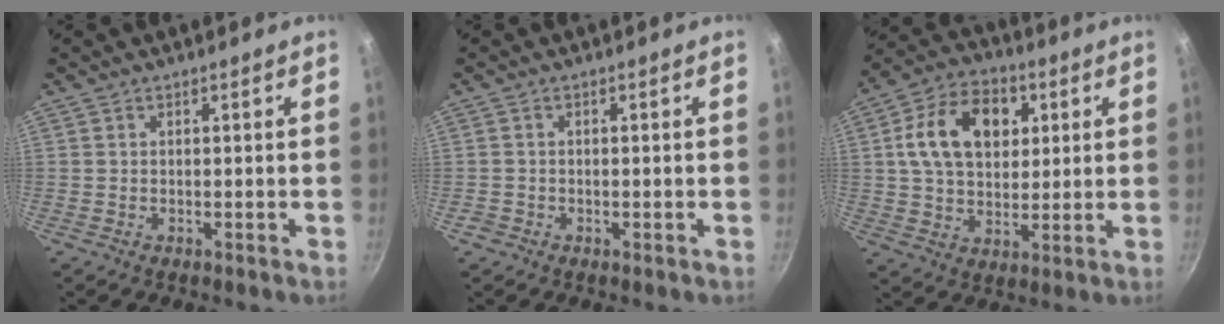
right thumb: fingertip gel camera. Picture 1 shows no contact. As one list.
[{"total": 1.1, "force": [-0.7, 0.9, 0.3], "torque": [-0.006, 0.001, -0.011]}, {"total": 15.7, "force": [4.1, 11.0, 10.4], "torque": [-0.147, 0.007, 0.059]}]